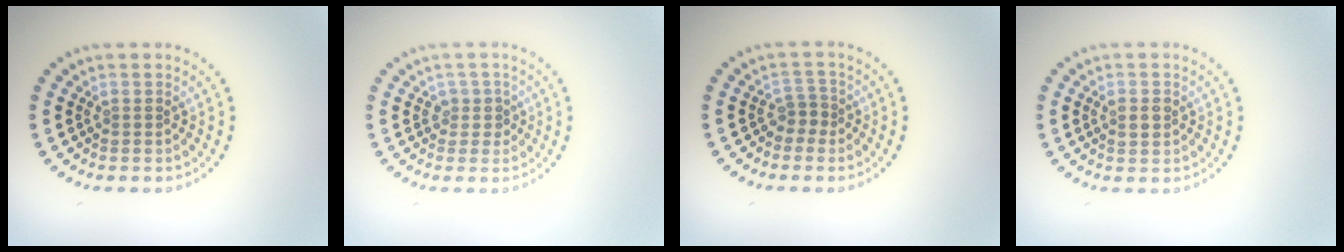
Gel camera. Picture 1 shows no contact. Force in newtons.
{"total": 1.5, "press": 1.2, "slide": 0.9}
{"total": 1.4, "press": 1.1, "slide": 0.9}
{"total": 1.4, "press": 1.4, "slide": 0.2}